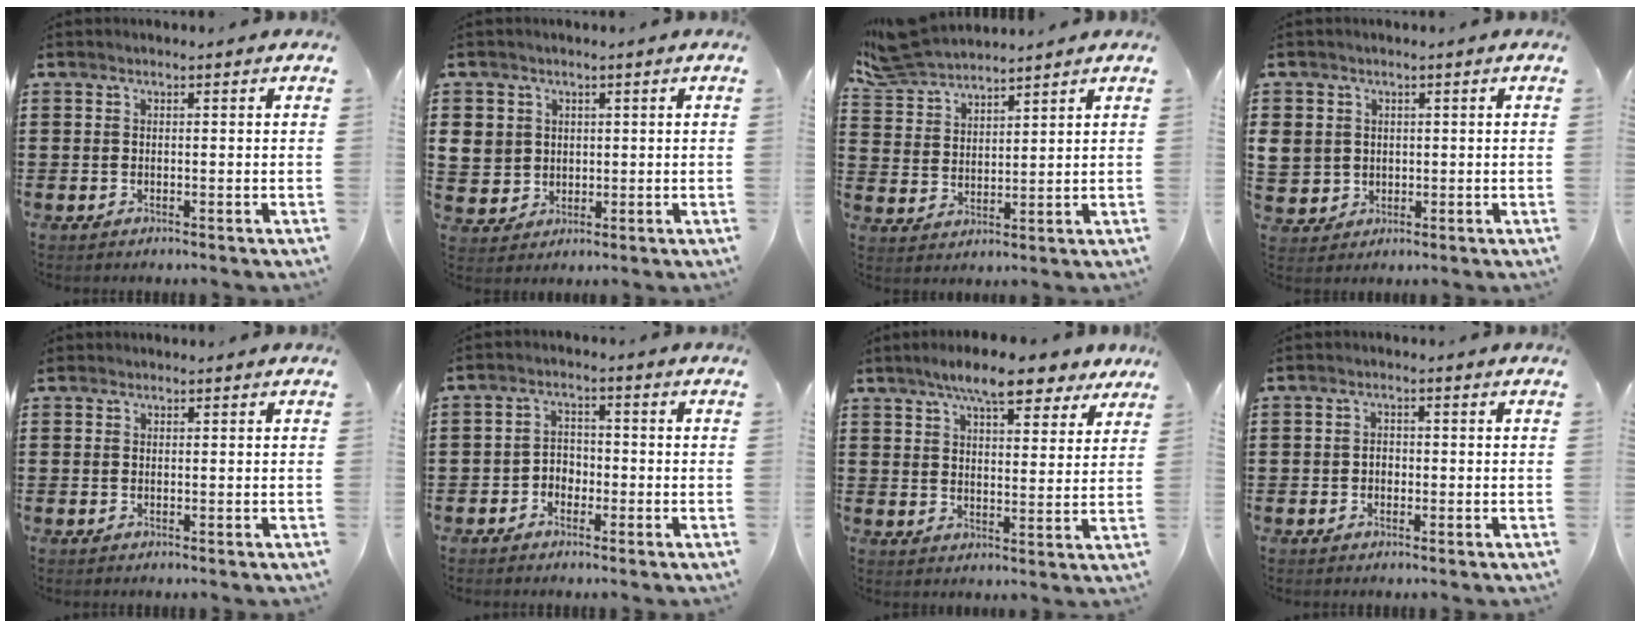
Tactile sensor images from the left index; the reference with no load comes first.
{"total": 4.2, "force": [1.3, 4.0, 0.6], "torque": [-0.033, 0.013, 0.022]}
{"total": 6.4, "force": [6.1, 1.3, 1.5], "torque": [-0.056, -0.019, 0.112]}
{"total": 3.5, "force": [0.8, 3.4, 0.3], "torque": [-0.025, 0.011, 0.012]}
{"total": 0.5, "force": [0.3, 0.4, 0.1], "torque": [-0.004, 0.002, 0.007]}
{"total": 2.5, "force": [-1.6, 1.8, 0.7], "torque": [-0.019, 0.008, -0.037]}
{"total": 8.8, "force": [7.2, 2.0, 4.6], "torque": [-0.085, -0.020, 0.127]}
{"total": 1.3, "force": [-0.2, 1.0, 0.8], "torque": [-0.017, 0.004, -0.006]}